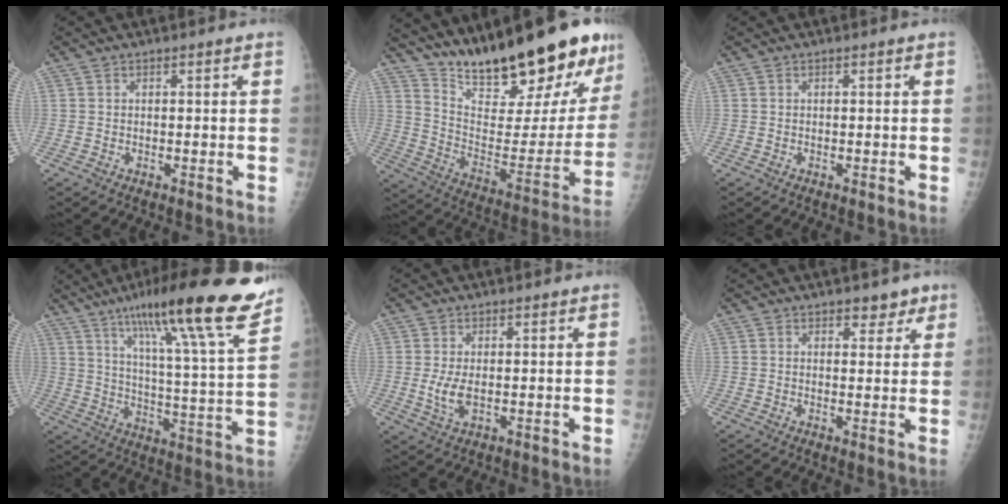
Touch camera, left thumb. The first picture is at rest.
{"total": 27.5, "force": [21.0, 6.7, 16.5], "torque": [-0.222, -0.101, 0.320]}
{"total": 0.0}
{"total": 24.2, "force": [16.9, 2.2, 17.1], "torque": [-0.246, -0.061, 0.253]}
{"total": 3.8, "force": [-0.2, 1.9, 3.3], "torque": [-0.072, -0.010, -0.002]}
{"total": 3.4, "force": [2.3, 2.0, 1.6], "torque": [0.008, -0.010, 0.028]}